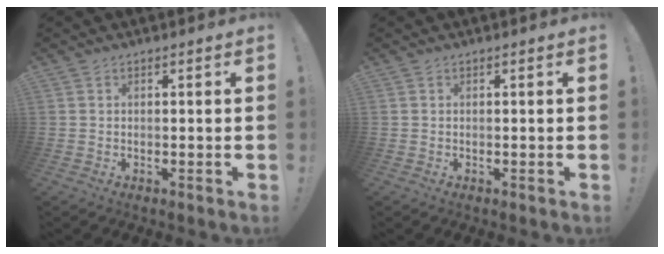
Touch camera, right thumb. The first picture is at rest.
{"total": 0.0}